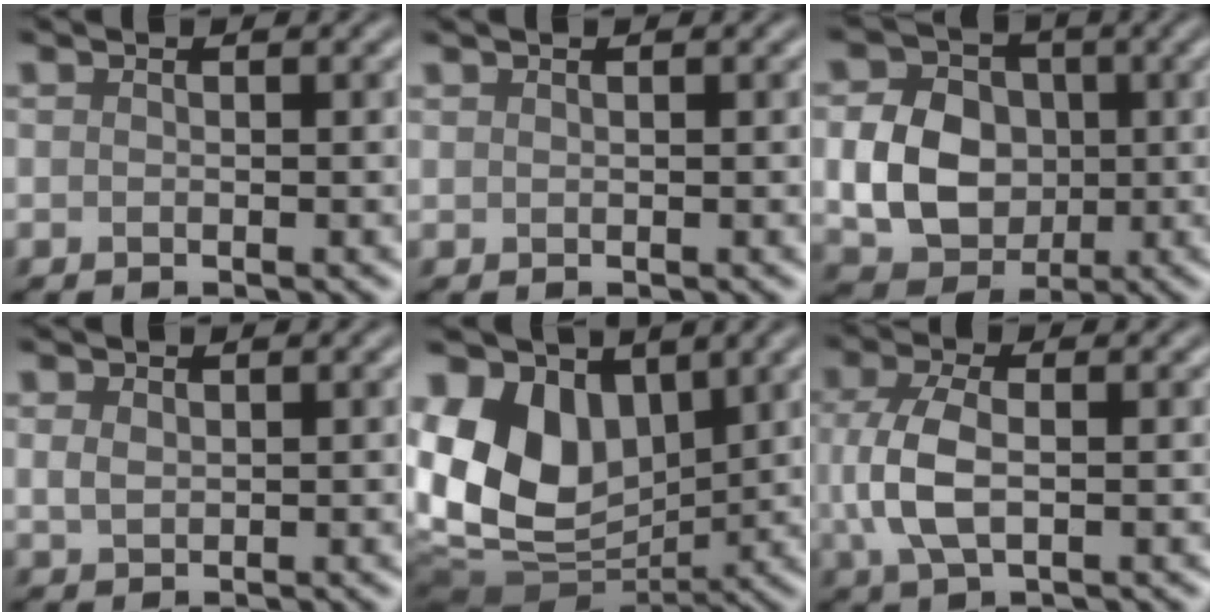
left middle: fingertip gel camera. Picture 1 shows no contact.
{"total": 0.0}
{"total": 6.7, "force": [-0.4, 5.5, 3.9], "torque": [-0.082, 0.001, -0.004]}
{"total": 1.4, "force": [0.4, 1.0, 0.8], "torque": [-0.022, 0.004, 0.012]}
{"total": 12.9, "force": [2.3, 9.1, 8.8], "torque": [-0.182, 0.017, 0.040]}
{"total": 4.6, "force": [0.0, 2.3, 4.0], "torque": [-0.102, 0.003, 0.001]}